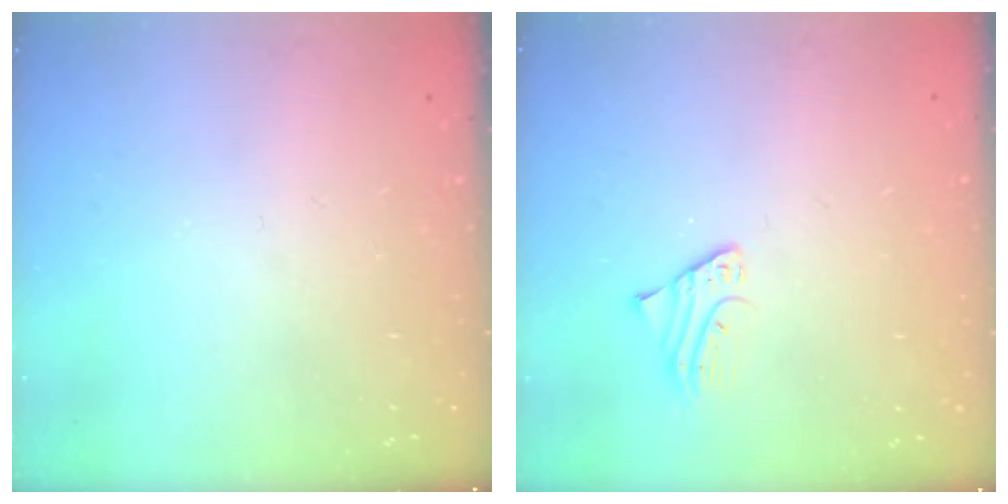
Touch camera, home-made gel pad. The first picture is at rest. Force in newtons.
{"total": 2.4, "press": 2.4, "slide": 0.2}